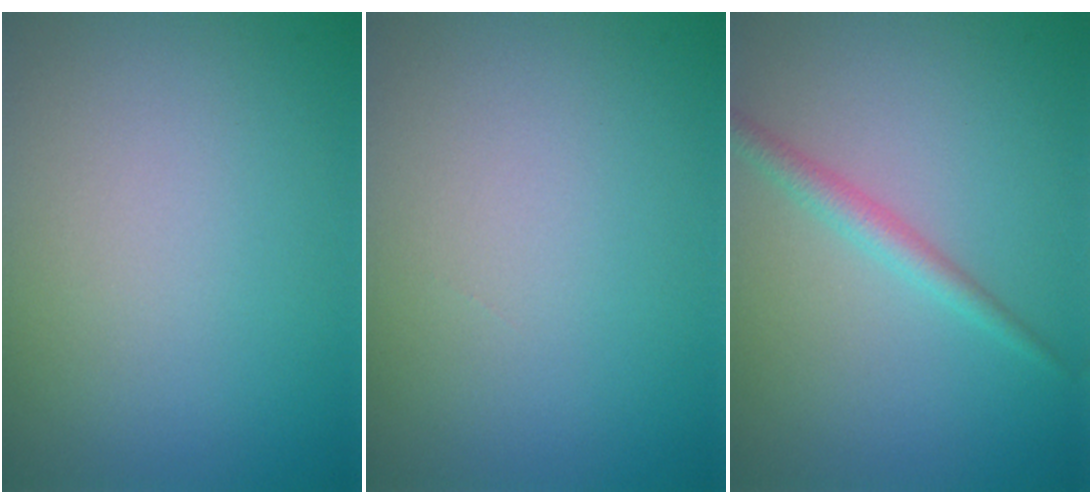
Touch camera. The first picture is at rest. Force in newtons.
{"total": 0.0}
{"total": 1.8, "press": 1.8, "slide": 0.1}